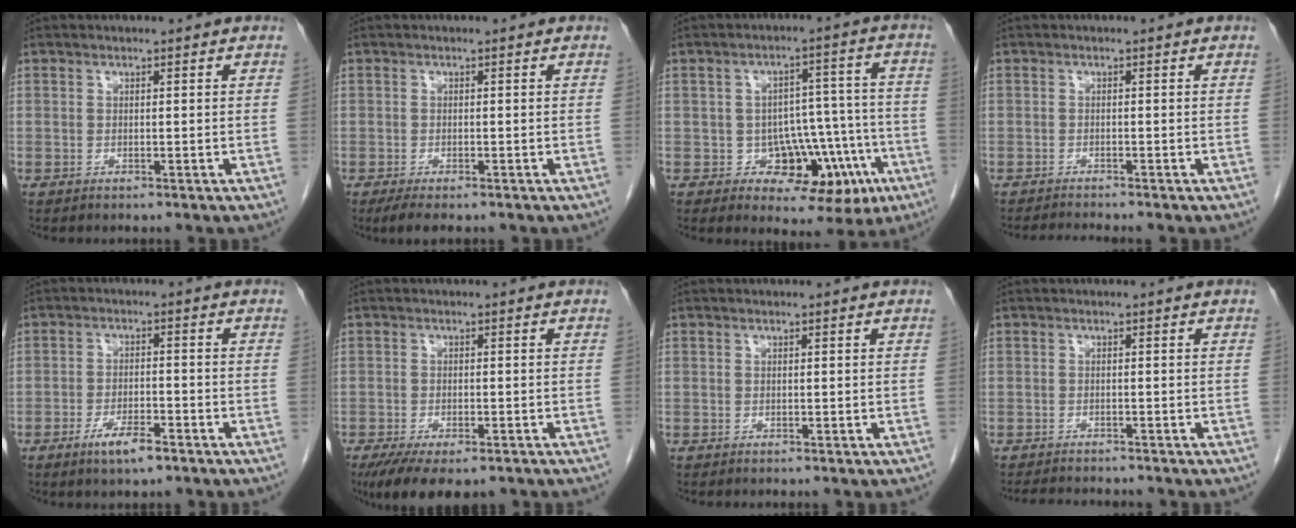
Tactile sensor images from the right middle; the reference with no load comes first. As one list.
[{"total": 3.5, "force": [-2.6, 0.9, 2.2], "torque": [-0.042, -0.012, -0.037]}, {"total": 10.4, "force": [-4.3, 7.2, 6.1], "torque": [-0.053, 0.038, -0.043]}, {"total": 2.6, "force": [-2.4, -0.9, 0.5], "torque": [-0.015, -0.014, -0.042]}, {"total": 5.1, "force": [-3.2, 1.1, 3.7], "torque": [-0.076, -0.005, -0.053]}, {"total": 9.4, "force": [-6.6, 3.4, 5.7], "torque": [-0.092, -0.017, -0.099]}, {"total": 0.0}, {"total": 5.0, "force": [-4.7, 0.5, 1.6], "torque": [-0.023, -0.013, -0.071]}]